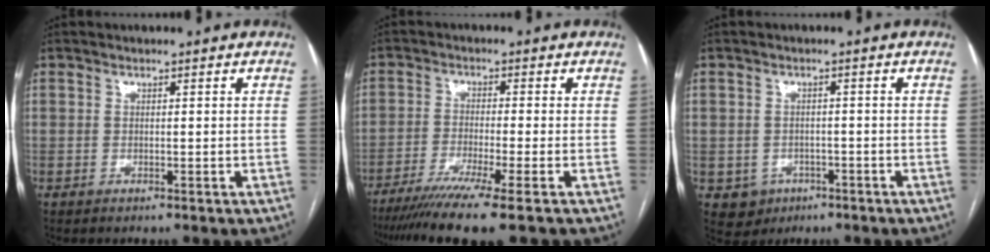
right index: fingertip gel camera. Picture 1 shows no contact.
{"total": 10.6, "force": [-7.9, -1.6, 6.9], "torque": [-0.103, -0.029, -0.124]}
{"total": 3.5, "force": [-1.6, 3.2, 0.3], "torque": [0.002, 0.010, -0.016]}